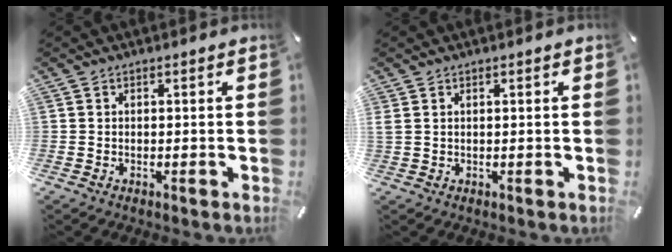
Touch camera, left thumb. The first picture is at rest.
{"total": 1.2, "force": [0.5, 0.3, 1.0], "torque": [-0.021, 0.000, 0.009]}